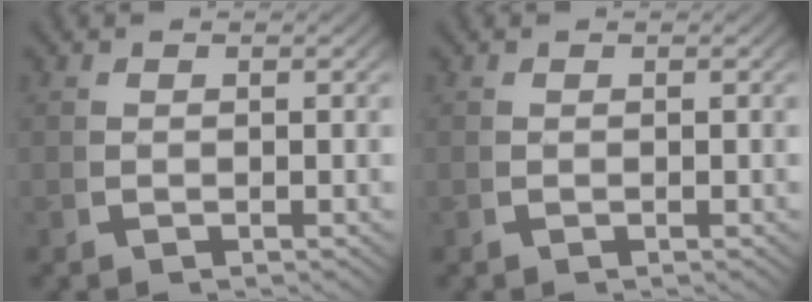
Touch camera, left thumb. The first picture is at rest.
{"total": 0.0}